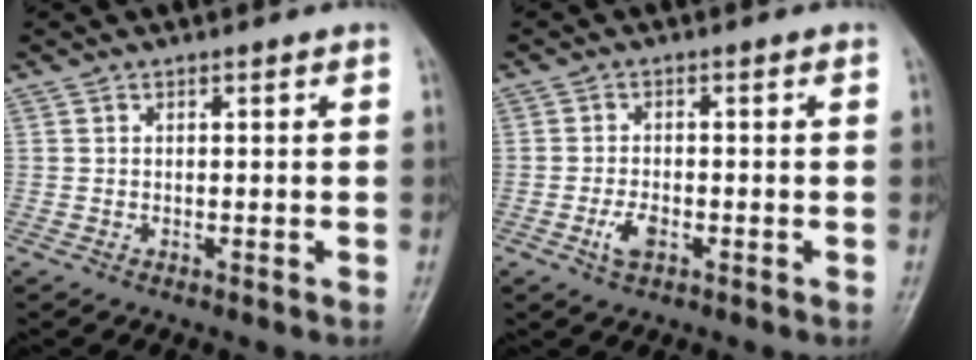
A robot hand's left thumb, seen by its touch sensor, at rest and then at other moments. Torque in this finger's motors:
{"motor_torque": [0.03, 0.12, 0.33, 0.10, 0.00]}